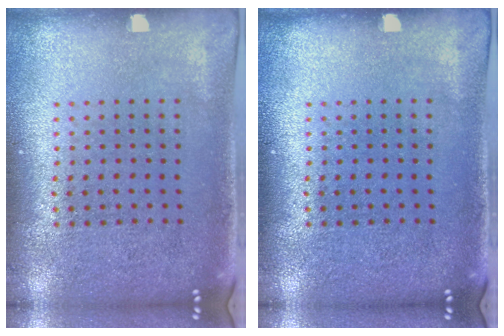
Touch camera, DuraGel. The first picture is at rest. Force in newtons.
{"total": 0.0}